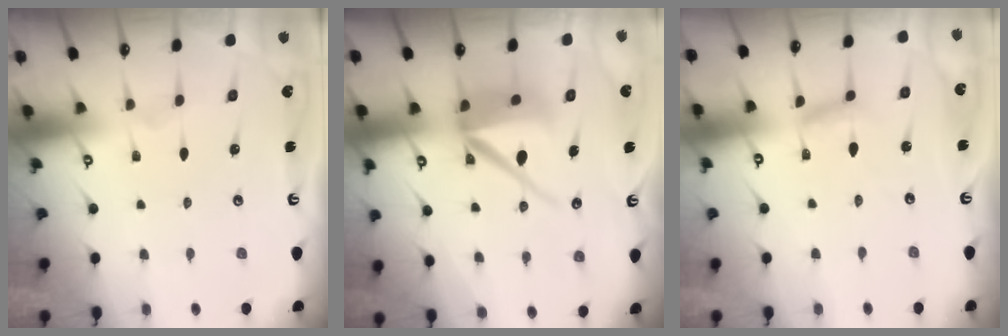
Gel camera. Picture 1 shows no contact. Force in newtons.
{"total": 11.3, "press": 11.2, "slide": 1.5}
{"total": 6.1, "press": 6.1, "slide": 0.3}